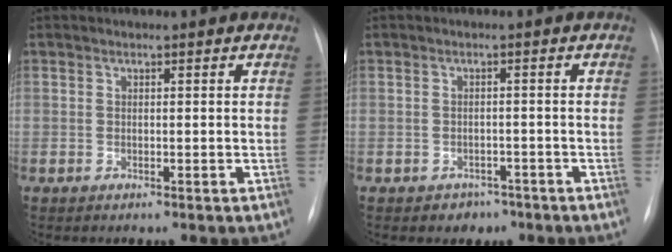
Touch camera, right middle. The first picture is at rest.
{"total": 2.5, "force": [-1.6, 1.9, 0.3], "torque": [-0.004, 0.011, -0.016]}